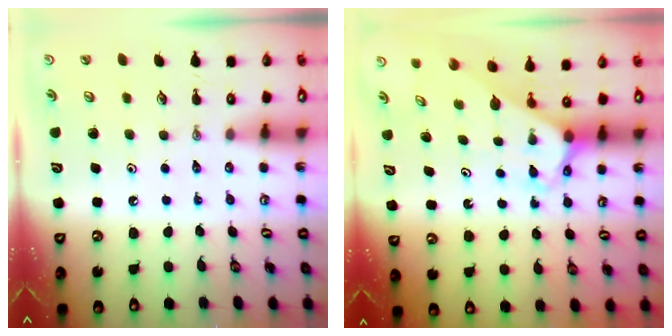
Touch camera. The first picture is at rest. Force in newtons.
{"total": 2.7, "press": 2.7, "slide": 0.2}